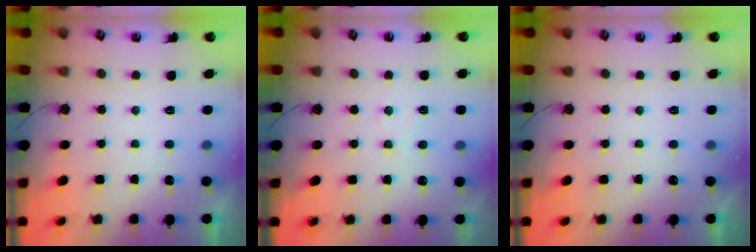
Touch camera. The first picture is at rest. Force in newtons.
{"total": 6.8, "press": 6.7, "slide": 0.6}
{"total": 0.0}